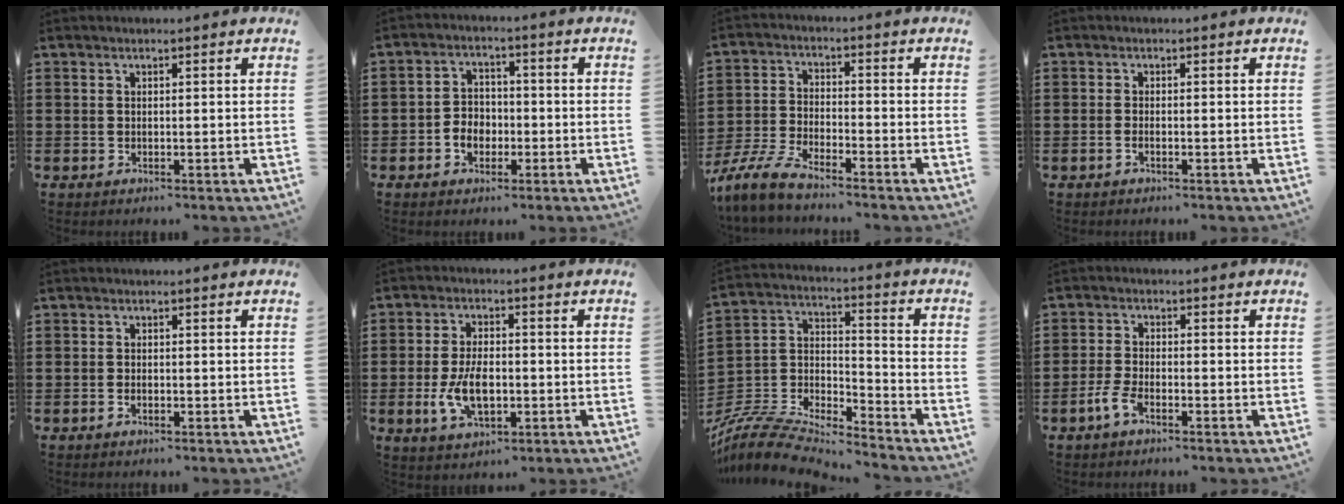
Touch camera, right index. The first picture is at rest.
{"total": 3.9, "force": [-1.5, 3.1, 1.8], "torque": [-0.040, 0.006, -0.030]}
{"total": 6.4, "force": [-5.8, 0.3, 2.7], "torque": [-0.081, -0.011, -0.118]}
{"total": 0.8, "force": [-0.5, 0.1, 0.6], "torque": [-0.012, -0.007, -0.008]}
{"total": 0.9, "force": [-0.5, 0.4, 0.6], "torque": [-0.014, -0.005, -0.009]}
{"total": 7.1, "force": [-1.4, 3.9, 5.8], "torque": [-0.134, -0.004, -0.029]}
{"total": 9.1, "force": [-8.5, 2.0, 2.5], "torque": [-0.064, 0.007, -0.173]}
{"total": 3.2, "force": [-2.1, 0.9, 2.2], "torque": [-0.059, -0.002, -0.046]}